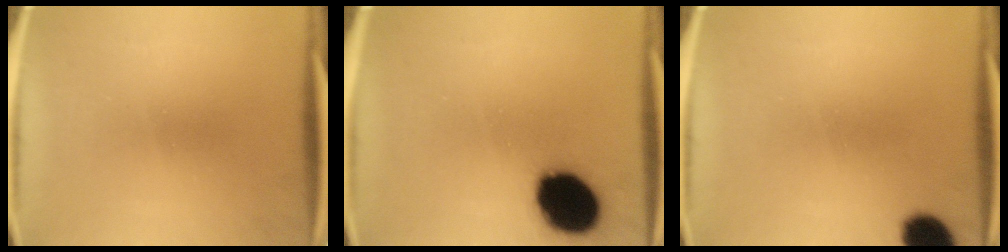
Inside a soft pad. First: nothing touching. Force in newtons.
{"total": 16.9}
{"total": 7.9}